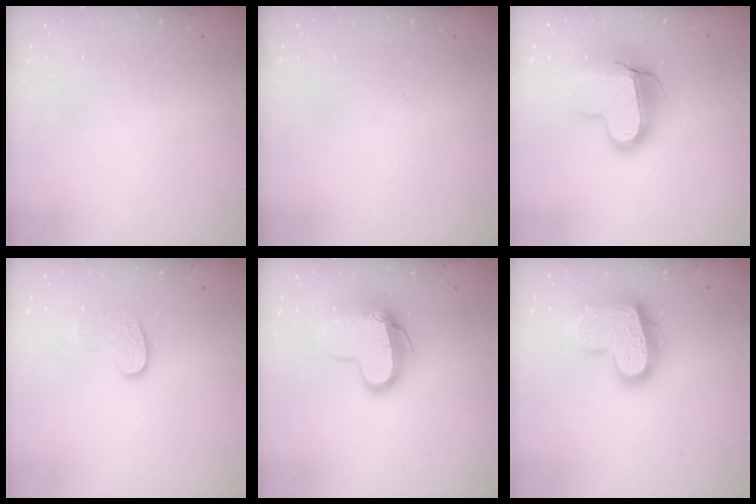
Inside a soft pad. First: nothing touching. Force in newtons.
{"total": 0.0}
{"total": 14.6, "press": 14.5, "slide": 1.1}
{"total": 9.5, "press": 9.5, "slide": 0.6}
{"total": 13.1, "press": 13.0, "slide": 1.1}
{"total": 18.3, "press": 18.2, "slide": 1.7}